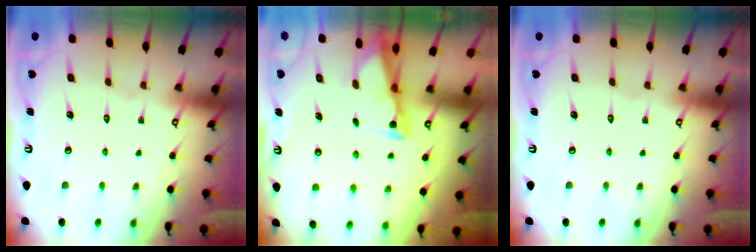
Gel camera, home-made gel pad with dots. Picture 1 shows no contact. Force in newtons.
{"total": 3.0, "press": 2.9, "slide": 0.3}
{"total": 0.0}